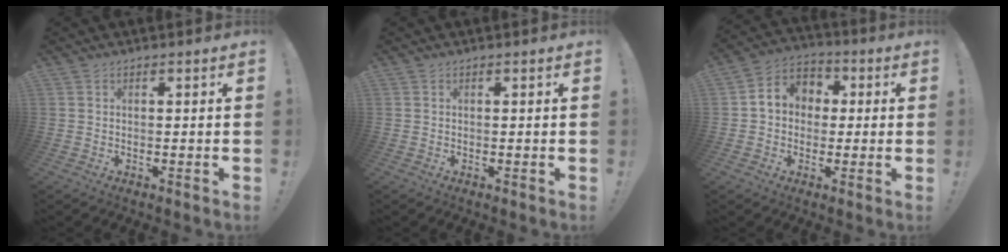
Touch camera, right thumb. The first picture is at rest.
{"total": 0.0}
{"total": 7.8, "force": [0.5, 7.1, 3.2], "torque": [-0.045, 0.011, 0.017]}